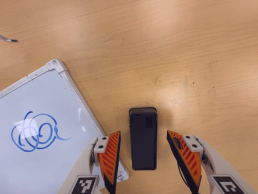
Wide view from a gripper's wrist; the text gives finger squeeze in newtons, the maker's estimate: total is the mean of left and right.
{"total": 0.0}